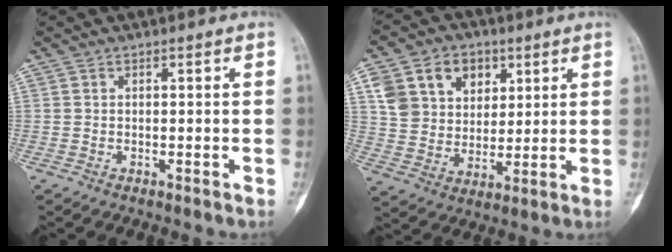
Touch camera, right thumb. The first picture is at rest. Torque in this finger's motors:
{"motor_torque": [-1.37, 1.49, 0.21, 0.33, 0.00]}